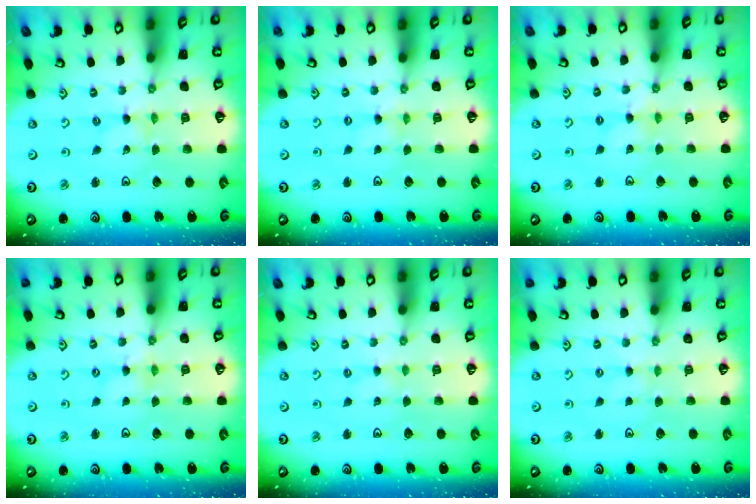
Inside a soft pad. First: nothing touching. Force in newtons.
{"total": 0.0}
{"total": 1.5, "press": 1.5, "slide": 0.1}
{"total": 1.7, "press": 1.7, "slide": 0.2}
{"total": 0.0}
{"total": 0.0}